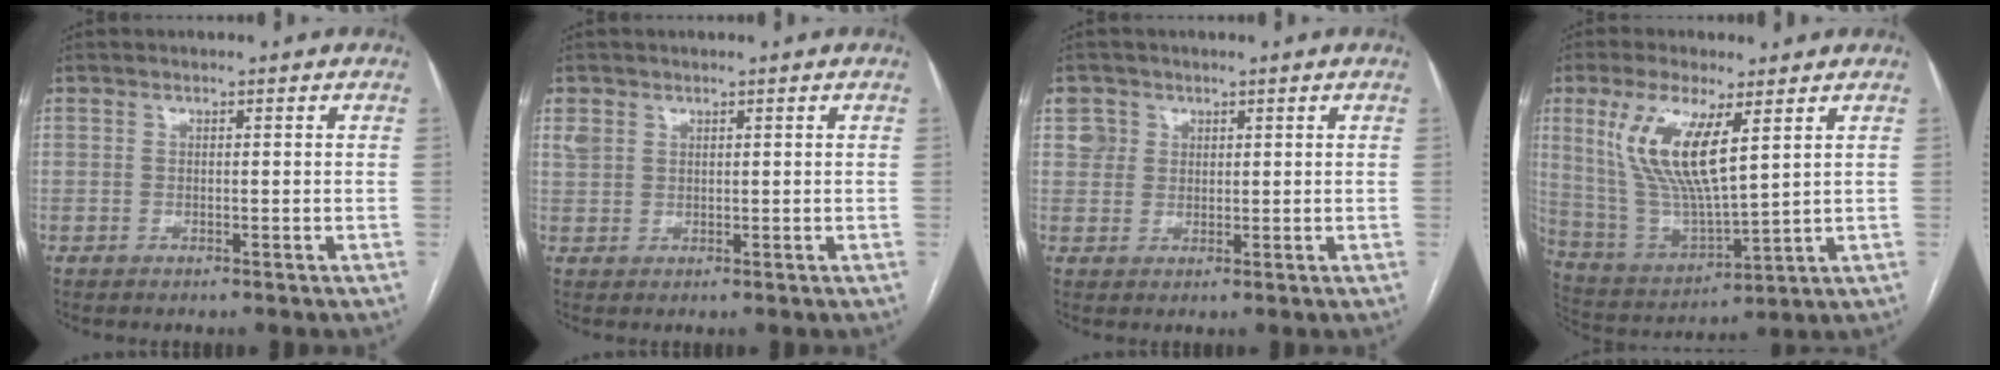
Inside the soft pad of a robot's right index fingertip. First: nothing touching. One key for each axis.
{"total": 2.1, "fx": 1.2, "fy": 1.6, "fz": 0.6, "tx": -0.017, "ty": 0.011, "tz": 0.030}
{"total": 2.8, "fx": 1.4, "fy": 2.4, "fz": 0.0, "tx": 0.008, "ty": 0.008, "tz": 0.023}
{"total": 13.2, "fx": 5.2, "fy": 3.2, "fz": 11.8, "tx": -0.258, "ty": -0.005, "tz": 0.108}